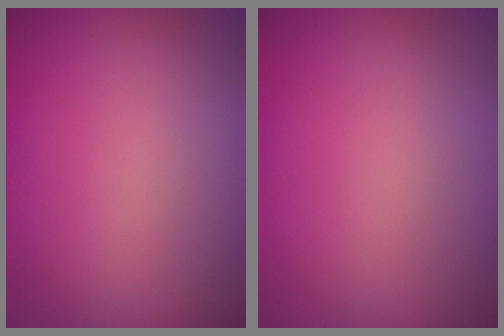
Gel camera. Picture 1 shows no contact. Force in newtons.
{"total": 0.0}